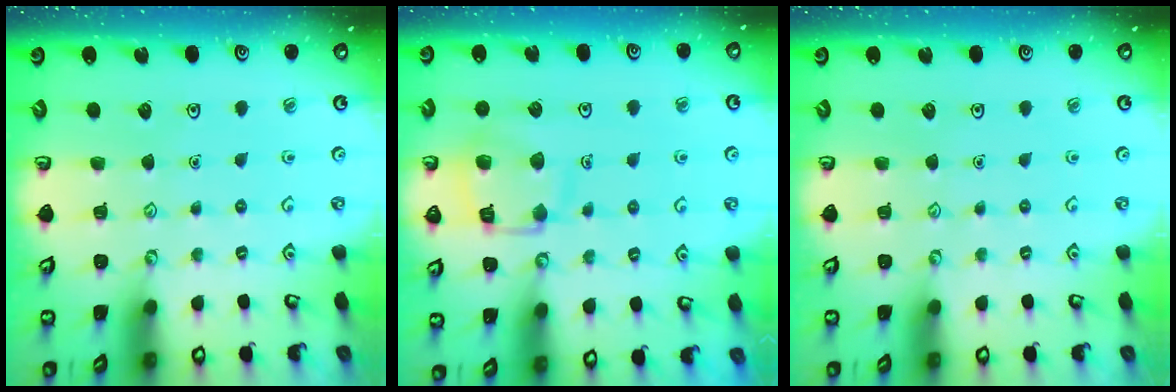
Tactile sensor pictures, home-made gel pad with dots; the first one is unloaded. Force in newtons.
{"total": 12.4, "press": 12.4, "slide": 1.4}
{"total": 0.0}